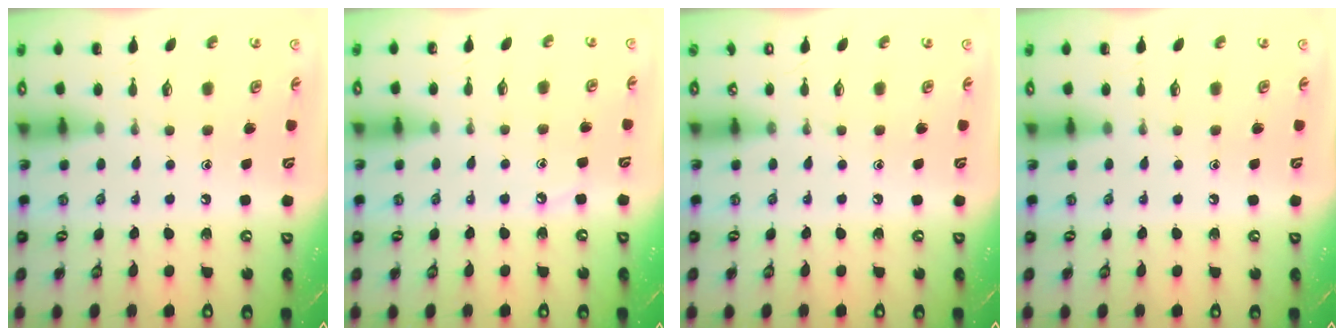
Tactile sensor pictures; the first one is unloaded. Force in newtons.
{"total": 2.8, "press": 2.7, "slide": 0.4}
{"total": 0.0}
{"total": 0.0}